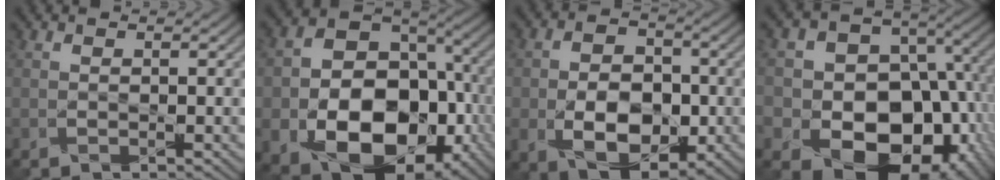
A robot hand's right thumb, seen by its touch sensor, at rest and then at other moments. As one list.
[{"total": 19.2, "force": [-6.3, 13.9, 11.7], "torque": [-0.203, -0.056, -0.092]}, {"total": 9.8, "force": [-2.5, 6.5, 6.9], "torque": [-0.130, -0.015, -0.041]}, {"total": 20.3, "force": [-5.9, 16.6, 10.2], "torque": [-0.179, -0.030, -0.086]}]